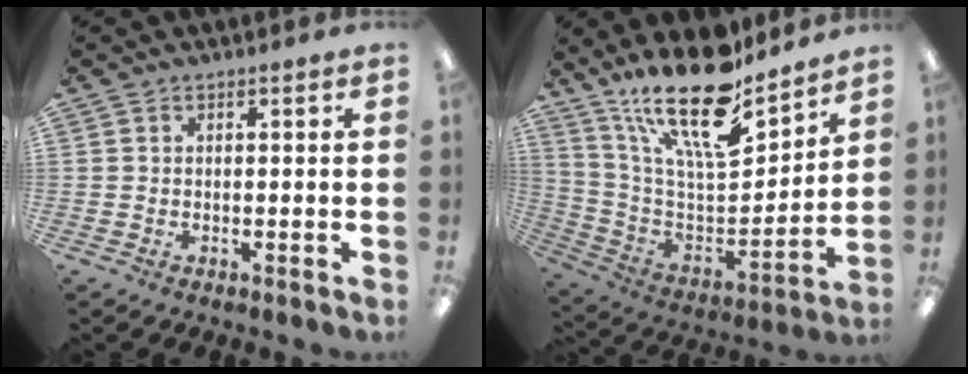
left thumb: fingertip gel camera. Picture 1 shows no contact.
{"total": 22.9, "force": [16.7, 7.3, 13.8], "torque": [-0.257, -0.112, 0.288]}